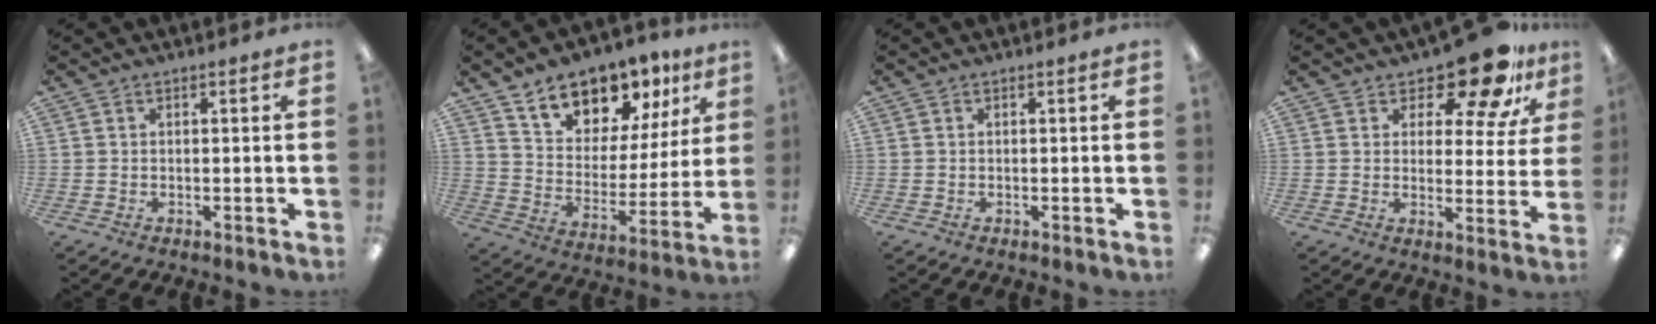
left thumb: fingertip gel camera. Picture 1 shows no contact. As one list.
[{"total": 13.2, "force": [10.8, 6.9, 3.0], "torque": [-0.053, -0.085, 0.197]}, {"total": 0.0}, {"total": 13.6, "force": [10.4, 5.4, 6.9], "torque": [-0.099, -0.065, 0.181]}]